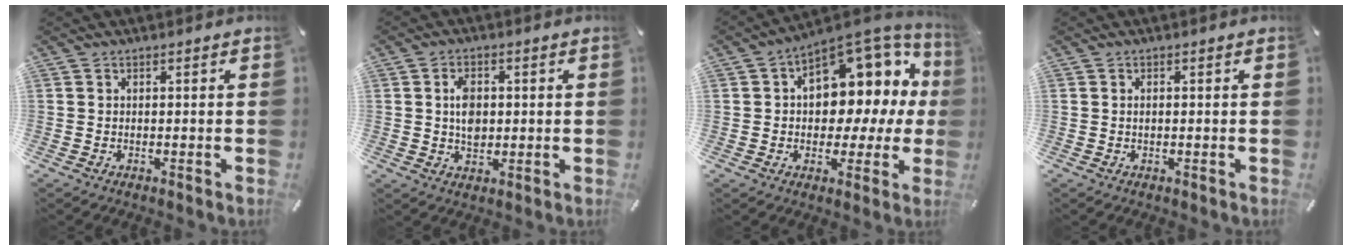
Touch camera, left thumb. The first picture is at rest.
{"total": 5.4, "force": [0.5, 3.9, 3.7], "torque": [-0.059, -0.002, 0.002]}
{"total": 11.9, "force": [4.7, 8.5, 6.8], "torque": [-0.072, -0.065, 0.083]}
{"total": 0.6, "force": [0.0, 0.3, 0.6], "torque": [-0.012, -0.001, 0.000]}